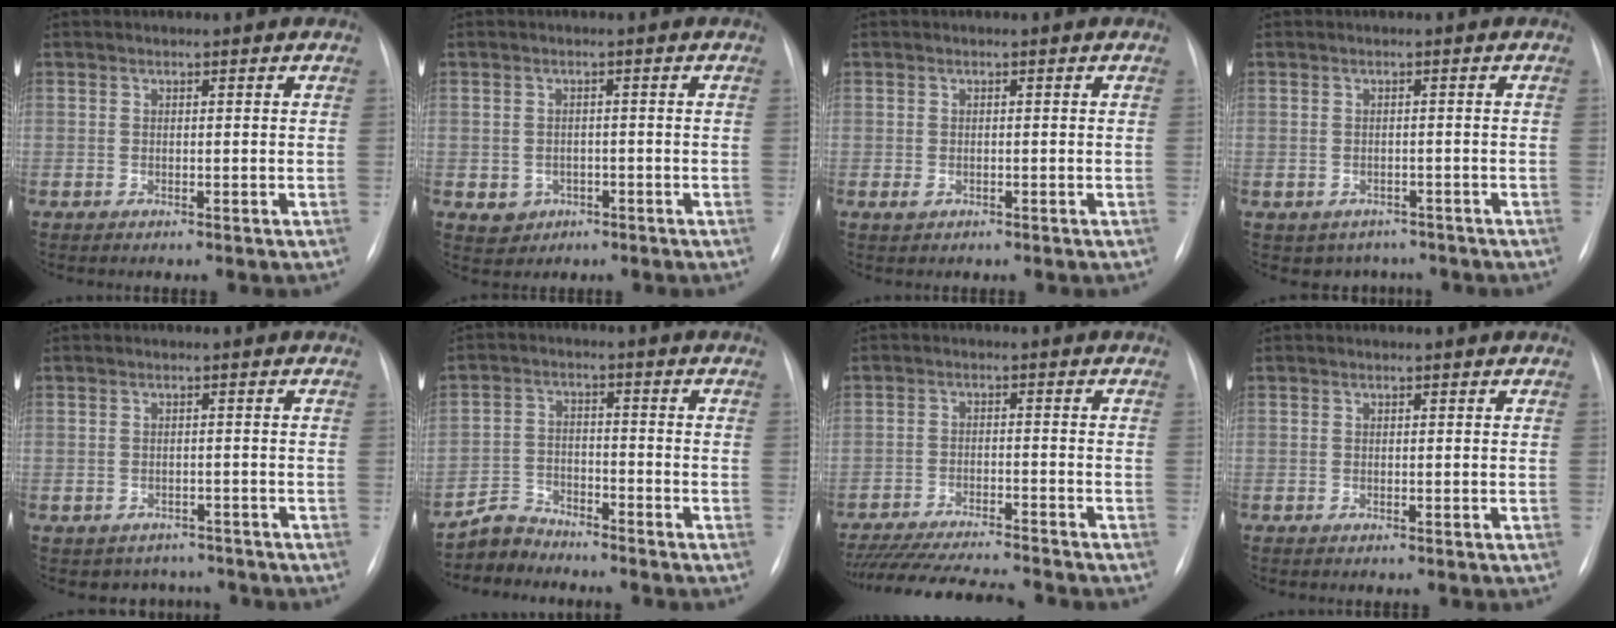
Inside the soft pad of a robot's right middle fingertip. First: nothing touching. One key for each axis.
{"total": 3.1, "fx": -0.3, "fy": 3.0, "fz": 0.8, "tx": -0.009, "ty": 0.007, "tz": 0.011}
{"total": 1.0, "fx": 0.6, "fy": 0.6, "fz": 0.6, "tx": -0.012, "ty": 0.000, "tz": 0.016}
{"total": 4.1, "fx": -3.1, "fy": 2.6, "fz": 0.3, "tx": 0.003, "ty": 0.012, "tz": -0.037}
{"total": 4.7, "fx": -3.9, "fy": 2.6, "fz": -0.2, "tx": 0.009, "ty": 0.017, "tz": -0.047}
{"total": 4.0, "fx": -3.7, "fy": 1.0, "fz": -0.9, "tx": 0.014, "ty": 0.000, "tz": -0.071}
{"total": 16.4, "fx": -14.9, "fy": 1.1, "fz": 6.7, "tx": -0.121, "ty": -0.028, "tz": -0.224}
{"total": 0.0}